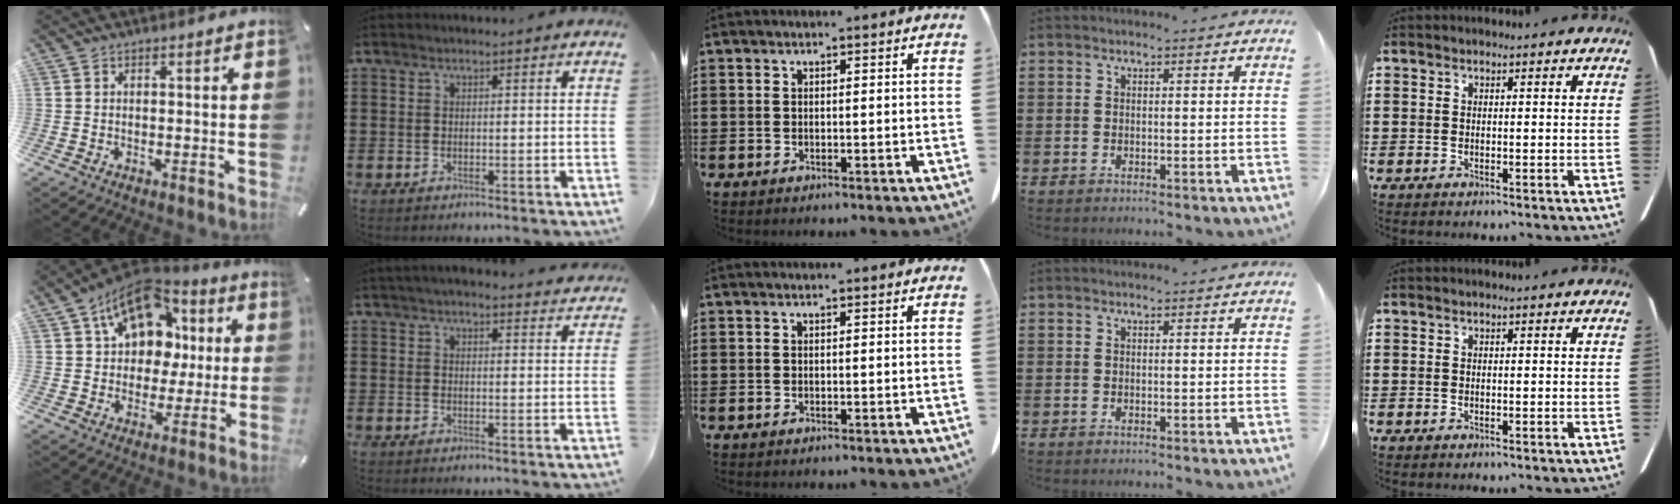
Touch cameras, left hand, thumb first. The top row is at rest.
{"thumb": {"total": 16.1, "force": [6.6, 12.1, 8.4], "torque": [-0.135, -0.026, 0.124]}, "index": {"total": 2.8, "force": [2.7, 0.1, 0.7], "torque": [-0.021, -0.005, 0.051]}}